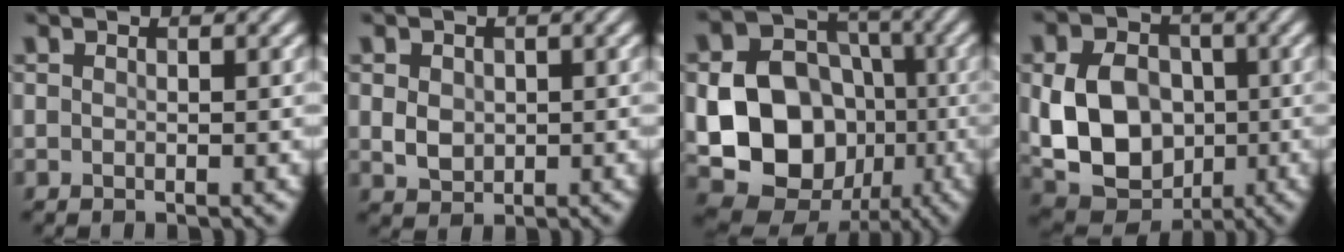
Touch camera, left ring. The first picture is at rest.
{"total": 2.3, "force": [0.2, 1.9, 1.3], "torque": [-0.028, -0.003, 0.003]}
{"total": 13.9, "force": [-2.4, 11.5, 7.5], "torque": [-0.140, -0.022, -0.052]}
{"total": 9.8, "force": [-0.7, 7.4, 6.3], "torque": [-0.124, -0.007, -0.015]}